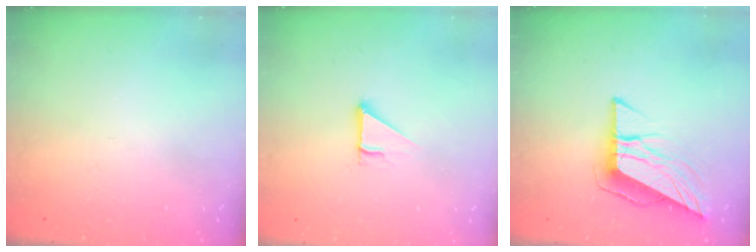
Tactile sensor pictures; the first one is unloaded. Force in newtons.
{"total": 2.7, "press": 2.7, "slide": 0.3}
{"total": 9.3, "press": 9.2, "slide": 1.6}